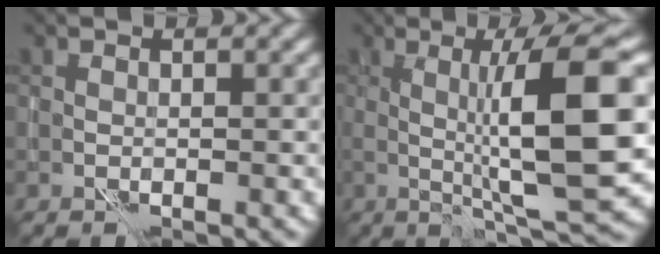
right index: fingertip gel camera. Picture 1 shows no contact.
{"total": 10.3, "force": [0.5, 1.4, 10.2], "torque": [-0.150, 0.005, 0.016]}